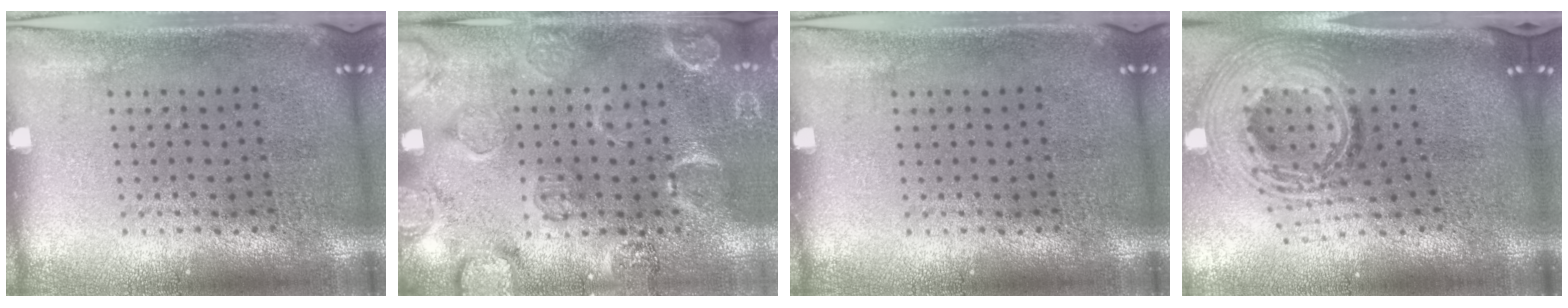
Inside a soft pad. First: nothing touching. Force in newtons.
{"total": 2.6, "press": 2.0, "slide": 1.6}
{"total": 0.0}
{"total": 3.1, "press": 2.1, "slide": 2.2}